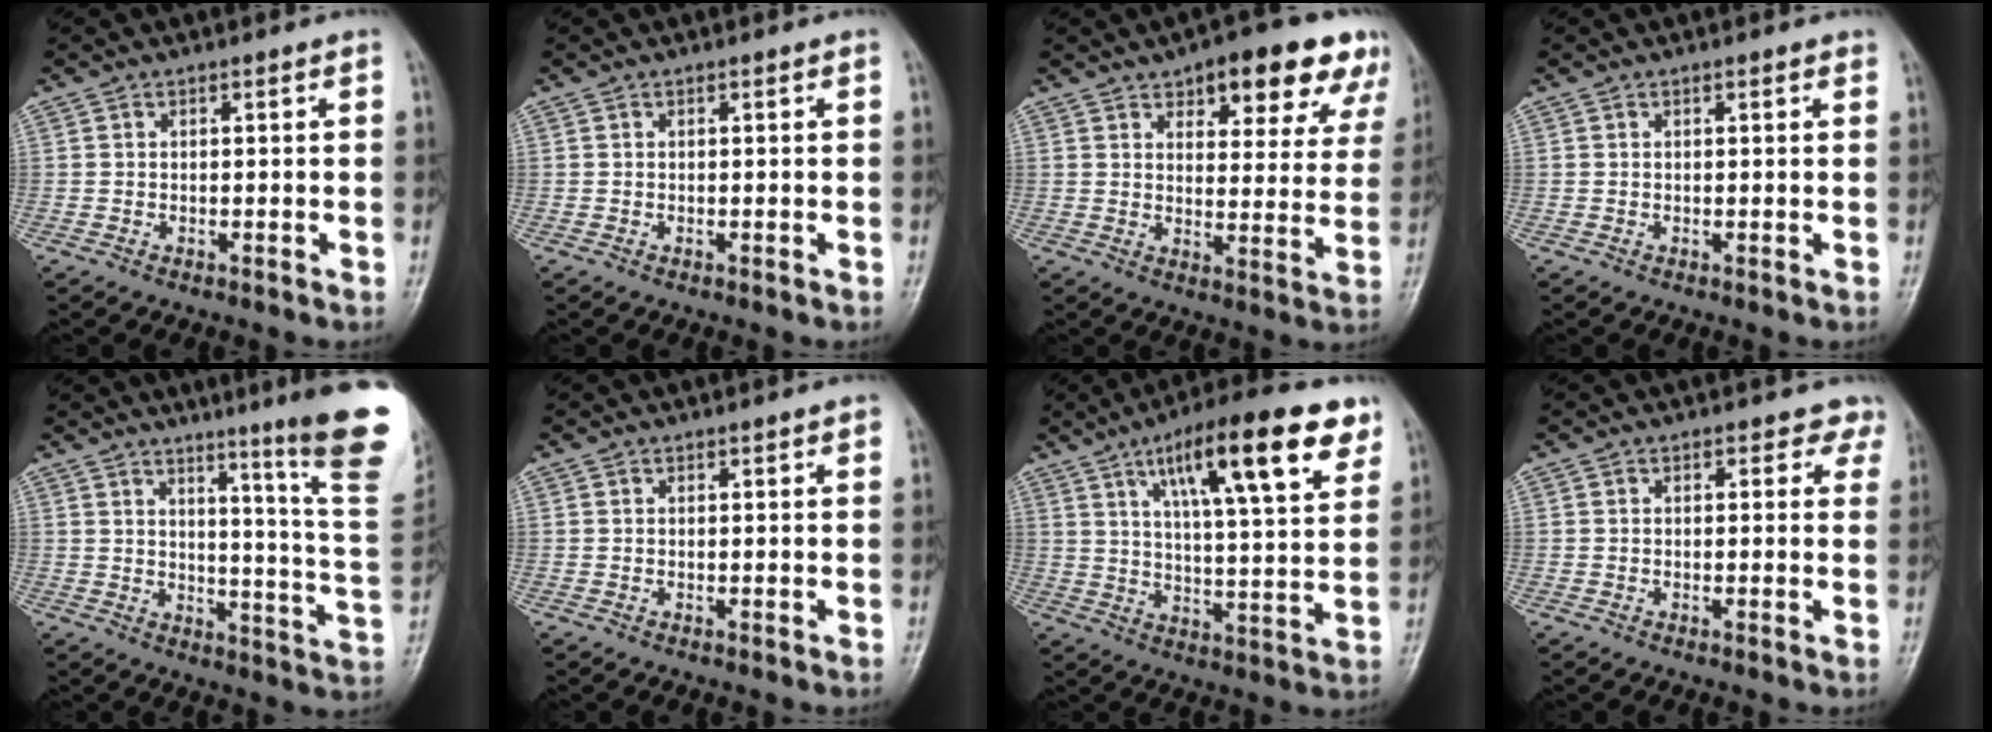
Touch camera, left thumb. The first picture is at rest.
{"total": 0.0}
{"total": 16.4, "force": [10.0, 6.9, 11.0], "torque": [-0.089, -0.033, 0.123]}
{"total": 0.7, "force": [0.5, 0.3, 0.5], "torque": [-0.007, -0.002, 0.004]}
{"total": 19.1, "force": [11.6, 0.3, 15.2], "torque": [-0.177, -0.089, 0.143]}
{"total": 1.2, "force": [0.8, 0.4, 0.8], "torque": [-0.007, -0.001, 0.008]}
{"total": 19.7, "force": [10.4, 5.0, 16.0], "torque": [-0.219, -0.025, 0.158]}
{"total": 3.4, "force": [2.4, 2.1, 0.9], "torque": [0.024, -0.009, 0.013]}